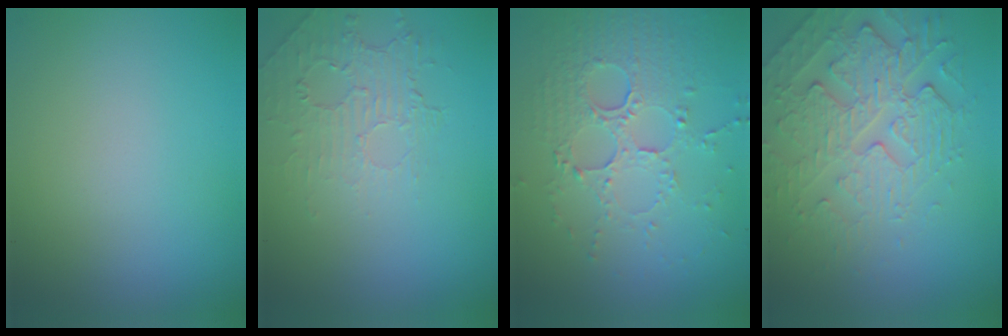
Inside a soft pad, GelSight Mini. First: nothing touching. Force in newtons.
{"total": 2.0, "press": 0.9, "slide": 1.8}
{"total": 5.5, "press": 3.7, "slide": 4.1}
{"total": 4.3, "press": 4.0, "slide": 1.7}